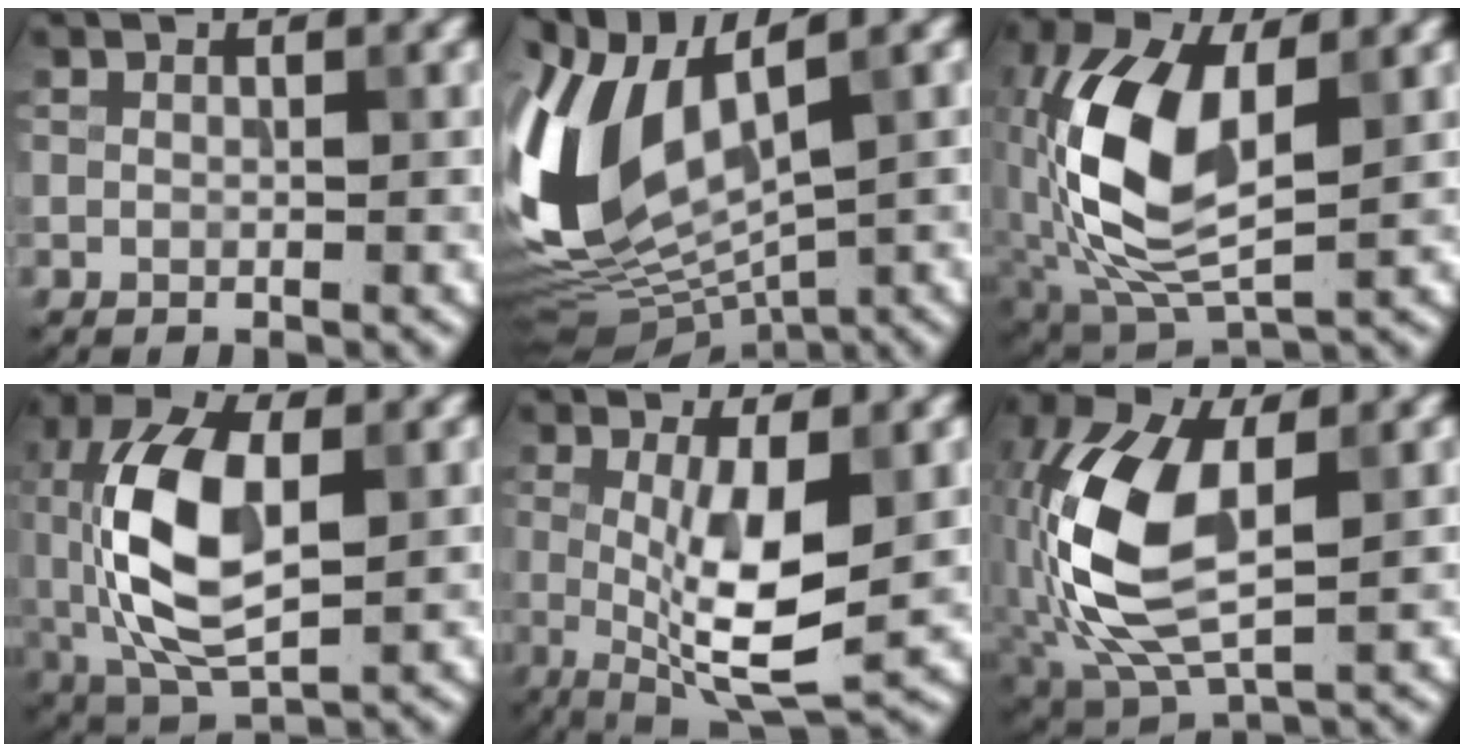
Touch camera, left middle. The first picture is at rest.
{"total": 11.4, "force": [2.2, 6.1, 9.4], "torque": [-0.225, -0.001, 0.042]}
{"total": 11.0, "force": [0.4, 5.6, 9.4], "torque": [-0.210, 0.001, 0.006]}
{"total": 10.4, "force": [-0.1, 5.3, 9.0], "torque": [-0.191, 0.005, -0.003]}
{"total": 7.1, "force": [-0.2, 1.9, 6.9], "torque": [-0.126, -0.011, 0.000]}
{"total": 11.2, "force": [-0.1, 5.8, 9.6], "torque": [-0.223, 0.003, -0.003]}